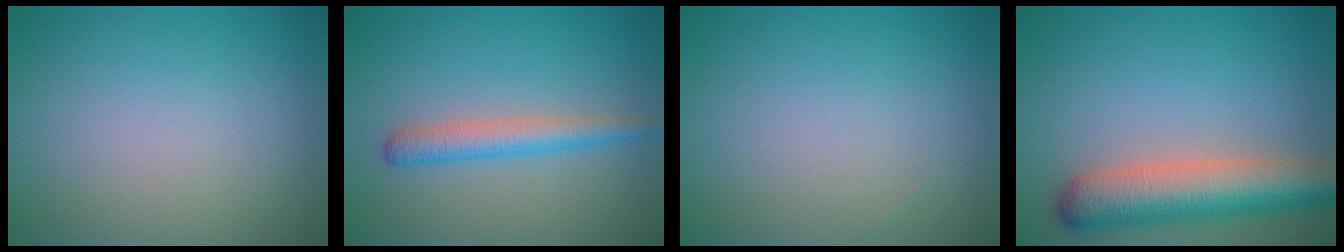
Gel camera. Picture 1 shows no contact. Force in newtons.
{"total": 2.9, "press": 2.9, "slide": 0.1}
{"total": 0.0}
{"total": 7.4, "press": 7.4, "slide": 0.5}